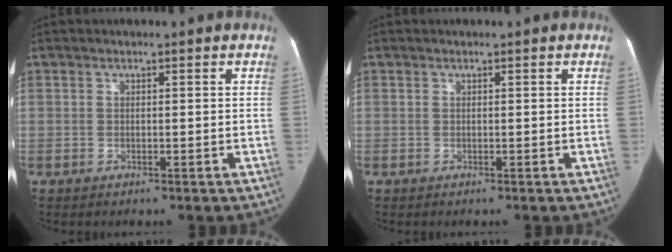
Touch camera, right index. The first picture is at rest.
{"total": 0.0}